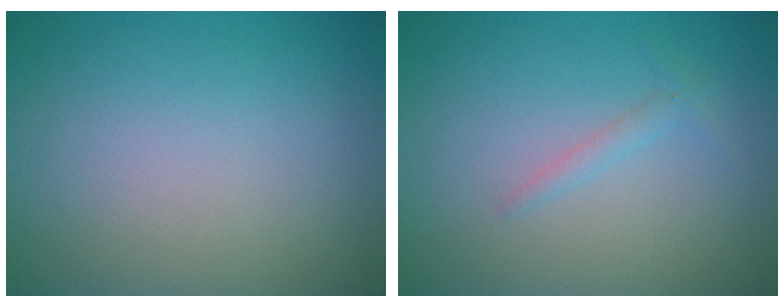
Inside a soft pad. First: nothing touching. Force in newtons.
{"total": 0.9, "press": 0.9, "slide": 0.1}